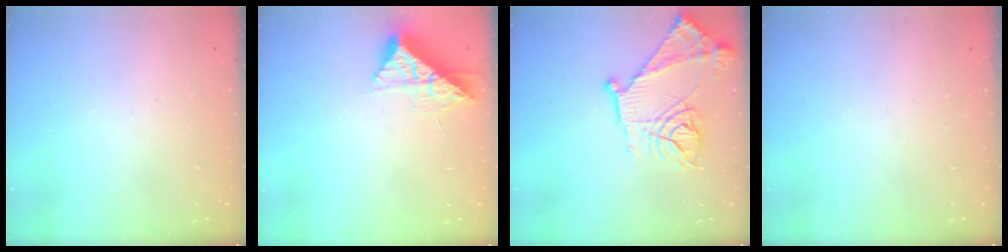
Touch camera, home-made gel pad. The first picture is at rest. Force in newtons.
{"total": 10.4, "press": 10.4, "slide": 0.7}
{"total": 16.5, "press": 16.5, "slide": 1.3}
{"total": 0.0}